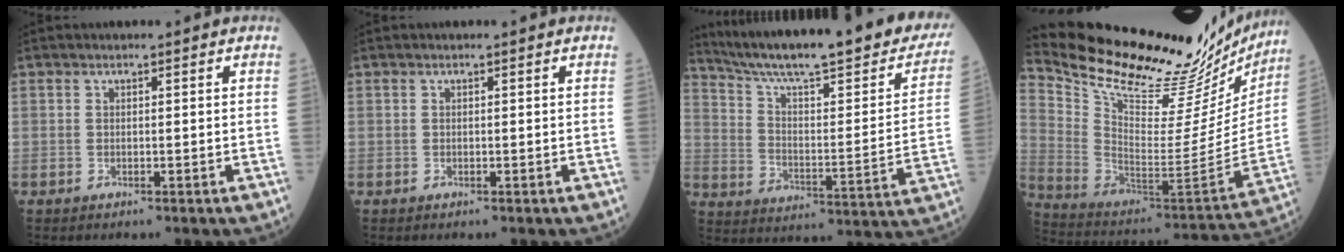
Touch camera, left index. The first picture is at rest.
{"total": 0.0}
{"total": 30.0, "force": [24.8, 4.0, 16.4], "torque": [-0.254, -0.055, 0.333]}
{"total": 31.5, "force": [28.0, 6.8, 12.8], "torque": [-0.220, -0.084, 0.393]}